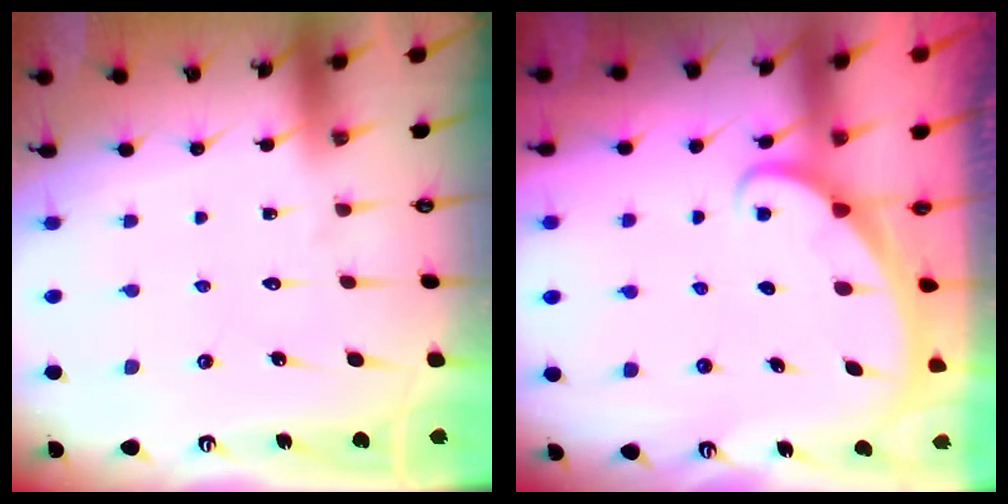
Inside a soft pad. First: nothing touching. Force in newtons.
{"total": 1.8, "press": 1.8, "slide": 0.1}